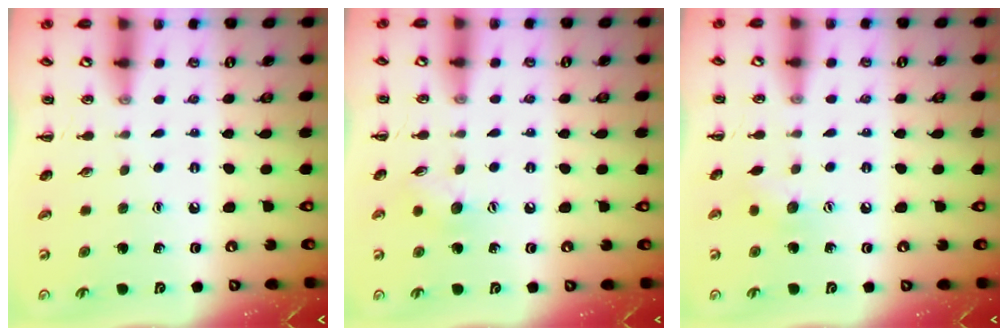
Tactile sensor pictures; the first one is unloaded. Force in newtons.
{"total": 5.8, "press": 5.8, "slide": 0.8}
{"total": 6.7, "press": 6.5, "slide": 1.6}